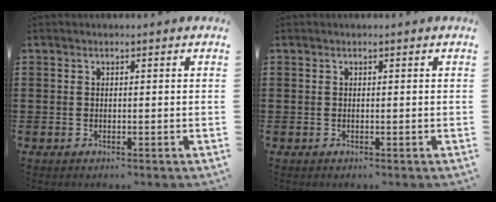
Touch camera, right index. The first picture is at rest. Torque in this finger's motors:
{"motor_torque": [-0.04, 0.04, 0.00, 0.00]}